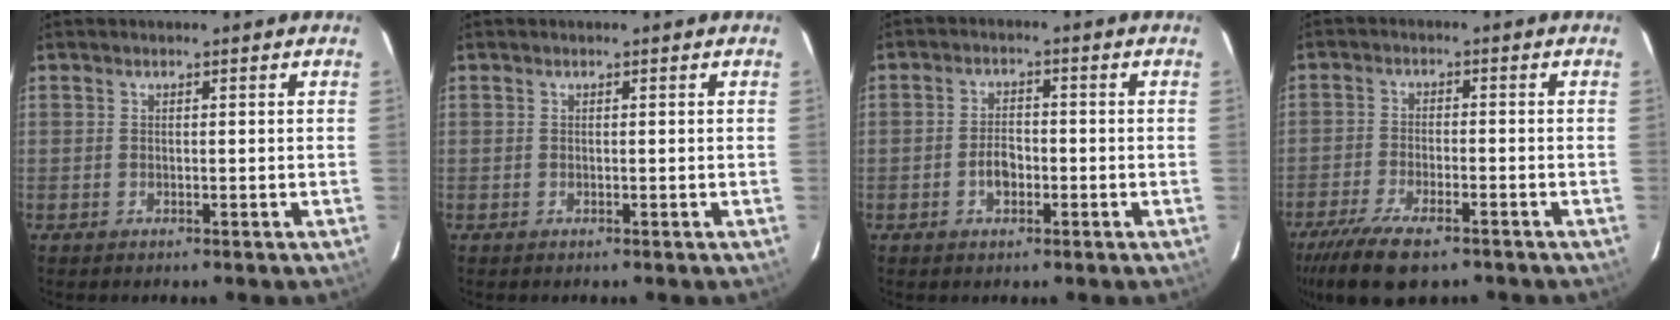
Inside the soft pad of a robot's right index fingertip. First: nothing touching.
{"total": 0.0}
{"total": 3.7, "force": [-1.4, 2.4, 2.5], "torque": [-0.049, 0.005, -0.023]}
{"total": 12.1, "force": [-8.8, 4.0, 7.4], "torque": [-0.176, -0.036, -0.159]}